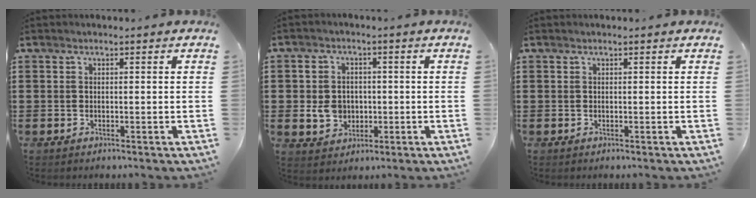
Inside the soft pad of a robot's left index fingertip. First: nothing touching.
{"total": 5.1, "force": [-0.5, 4.5, 2.3], "torque": [-0.054, 0.006, -0.013]}
{"total": 0.0}